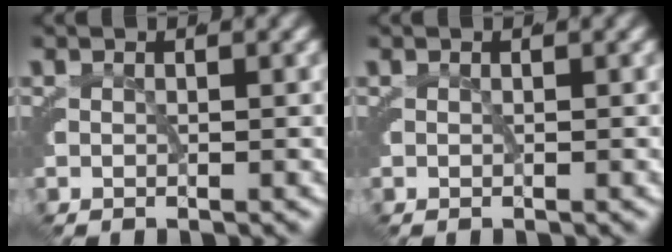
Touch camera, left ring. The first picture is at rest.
{"total": 0.0}